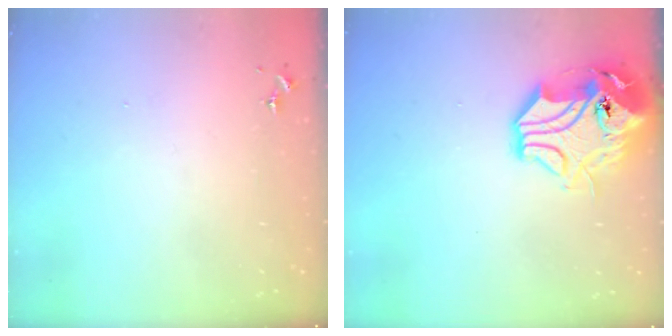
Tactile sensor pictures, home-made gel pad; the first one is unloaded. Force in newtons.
{"total": 17.8, "press": 17.5, "slide": 2.8}